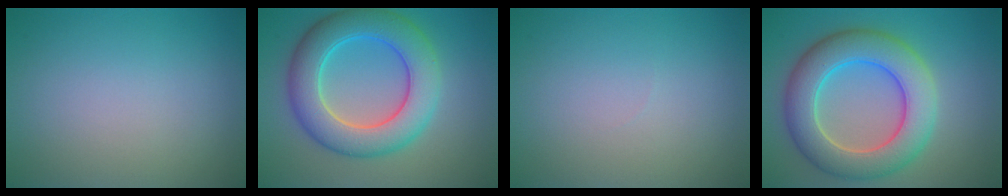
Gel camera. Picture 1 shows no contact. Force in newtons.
{"total": 8.1, "press": 8.1, "slide": 0.2}
{"total": 0.0}
{"total": 8.2, "press": 8.2, "slide": 0.4}